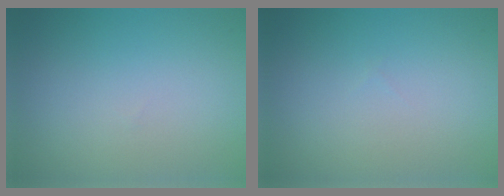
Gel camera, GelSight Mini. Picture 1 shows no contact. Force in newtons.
{"total": 0.0}